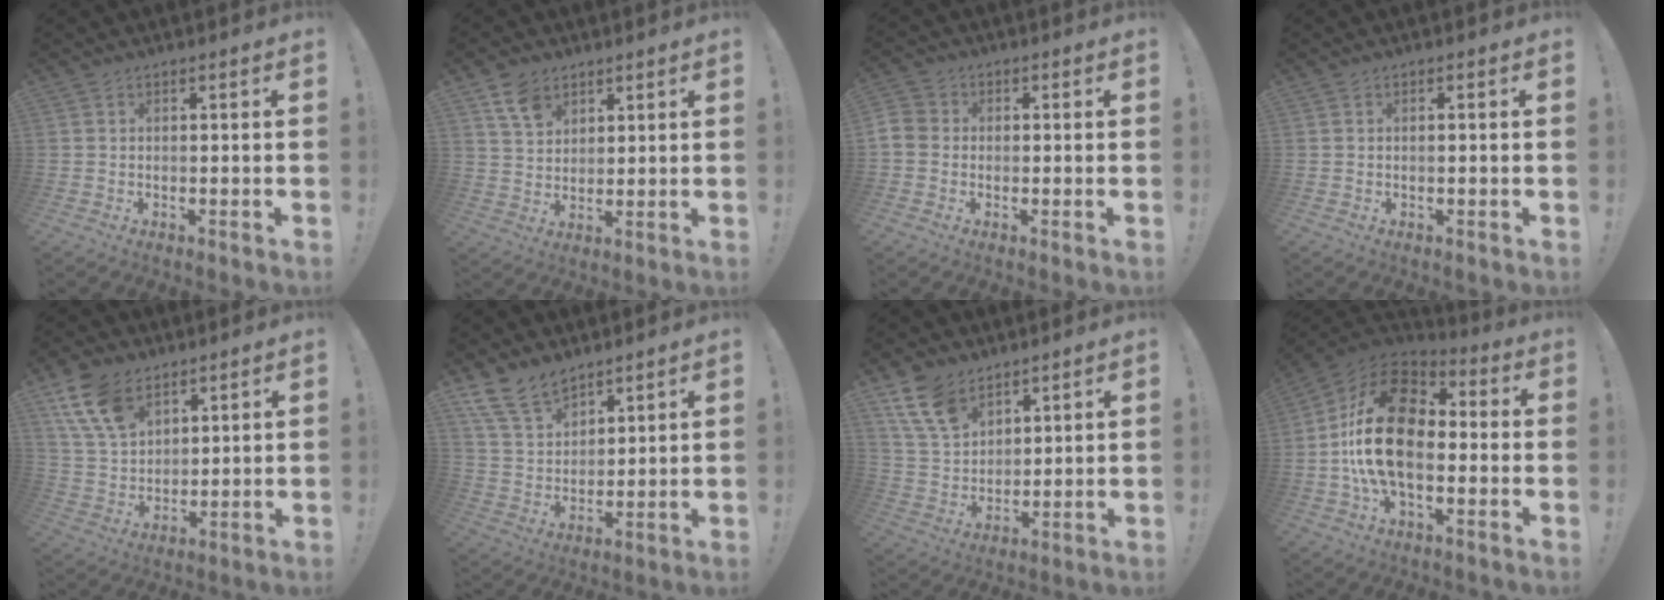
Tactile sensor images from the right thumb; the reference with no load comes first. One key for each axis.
{"total": 7.8, "fx": 4.7, "fy": 5.2, "fz": 3.3, "tx": -0.057, "ty": -0.018, "tz": 0.093}
{"total": 4.1, "fx": -1.2, "fy": 3.5, "fz": 1.7, "tx": -0.047, "ty": 0.017, "tz": -0.020}
{"total": 0.6, "fx": -0.1, "fy": -0.4, "fz": 0.5, "tx": -0.005, "ty": -0.003, "tz": -0.003}
{"total": 12.9, "fx": 7.6, "fy": 8.0, "fz": 6.7, "tx": -0.135, "ty": -0.022, "tz": 0.152}
{"total": 12.5, "fx": 9.5, "fy": 6.7, "fz": 4.5, "tx": -0.097, "ty": -0.054, "tz": 0.189}
{"total": 12.5, "fx": 8.2, "fy": 7.6, "fz": 5.6, "tx": -0.122, "ty": -0.033, "tz": 0.164}
{"total": 23.0, "fx": -0.8, "fy": 13.5, "fz": 18.5, "tx": -0.357, "ty": 0.028, "tz": -0.009}